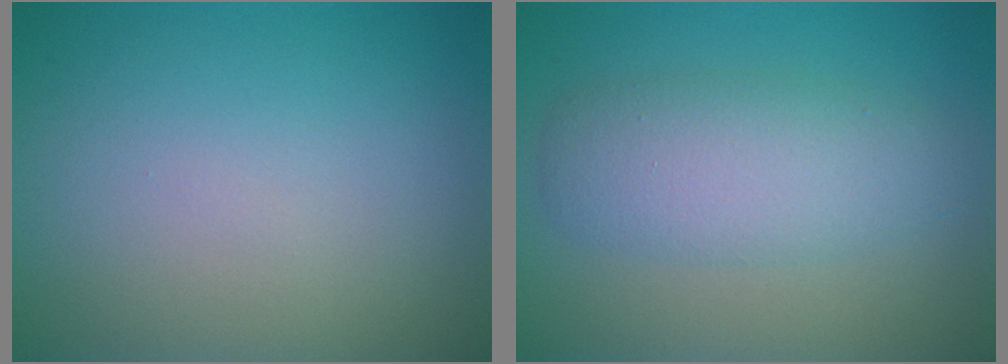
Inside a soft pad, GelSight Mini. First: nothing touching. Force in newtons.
{"total": 4.8, "press": 4.8, "slide": 0.1}